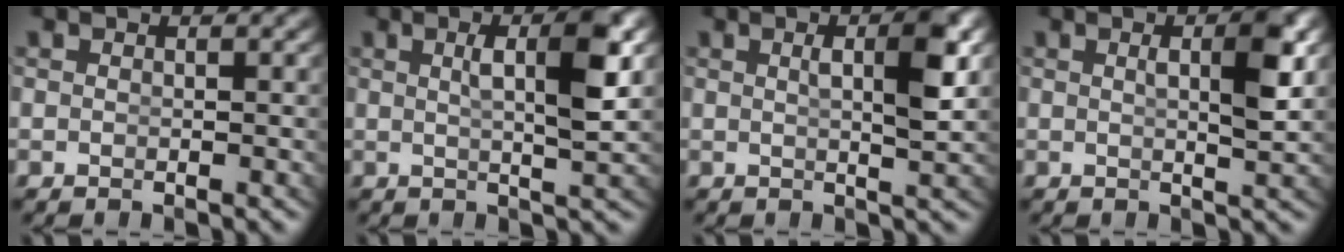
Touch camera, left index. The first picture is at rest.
{"total": 4.7, "force": [0.9, 0.1, 4.6], "torque": [-0.069, -0.004, 0.022]}
{"total": 3.8, "force": [0.7, 0.0, 3.7], "torque": [-0.054, -0.006, 0.017]}
{"total": 3.4, "force": [0.6, -0.1, 3.4], "torque": [-0.050, -0.009, 0.016]}